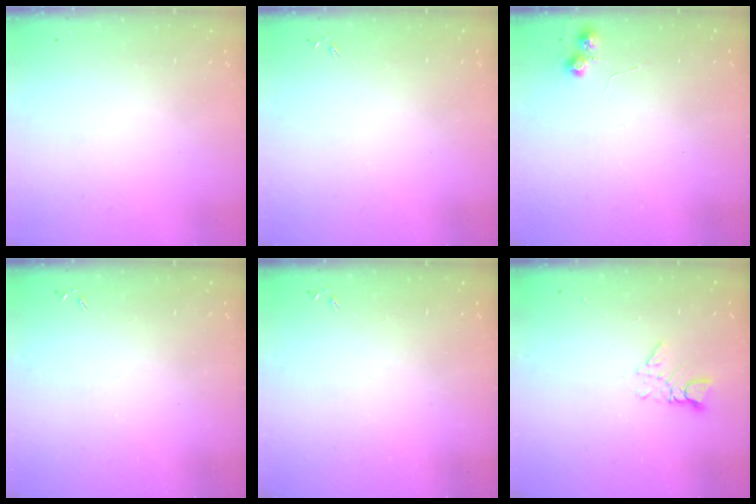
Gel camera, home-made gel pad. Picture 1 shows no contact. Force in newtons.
{"total": 0.0}
{"total": 5.1, "press": 5.0, "slide": 0.9}
{"total": 0.0}
{"total": 0.0}
{"total": 3.5, "press": 3.5, "slide": 0.4}